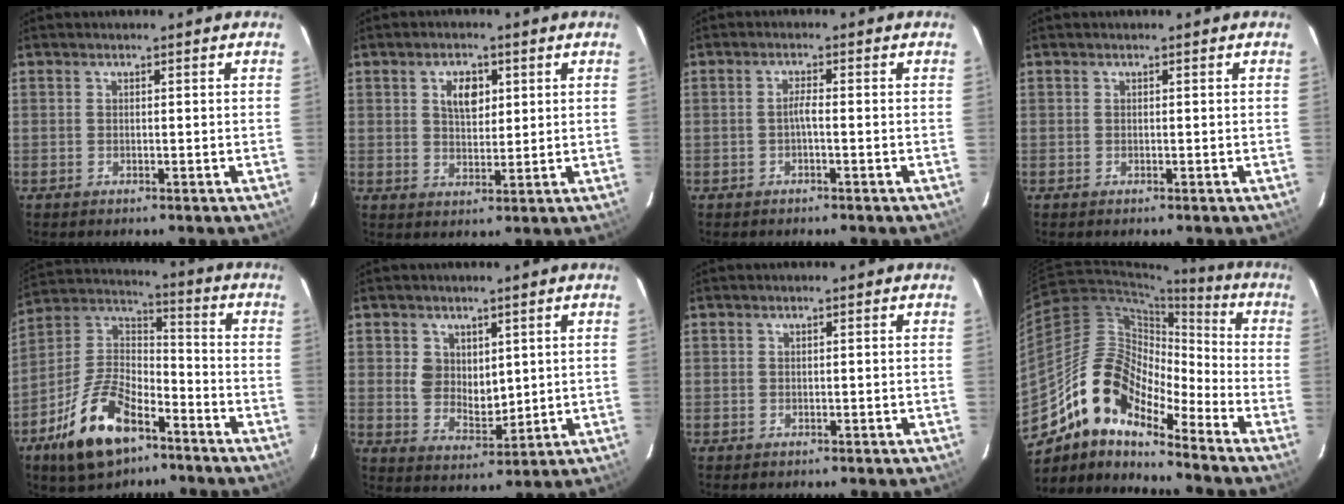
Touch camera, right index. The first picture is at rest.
{"total": 5.0, "force": [1.8, 3.0, 3.6], "torque": [-0.059, 0.009, 0.034]}
{"total": 1.6, "force": [-0.6, 0.0, 1.5], "torque": [-0.028, 0.005, -0.012]}
{"total": 0.0}
{"total": 16.9, "force": [-9.4, 8.3, 11.4], "torque": [-0.240, 0.010, -0.168]}
{"total": 6.6, "force": [2.3, 5.0, 3.7], "torque": [-0.061, 0.000, 0.051]}
{"total": 0.5, "force": [-0.1, 0.5, -0.1], "torque": [0.002, 0.002, 0.001]}
{"total": 14.7, "force": [-10.9, 5.7, 8.0], "torque": [-0.133, 0.013, -0.221]}